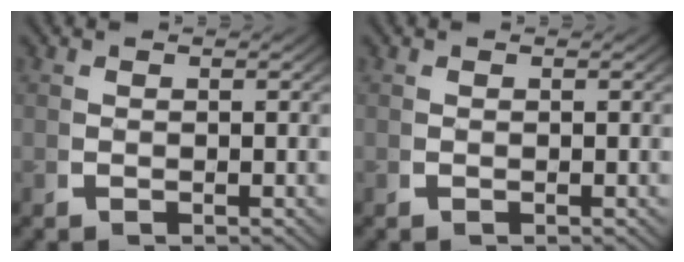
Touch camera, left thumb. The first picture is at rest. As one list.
[{"total": 0.0}]